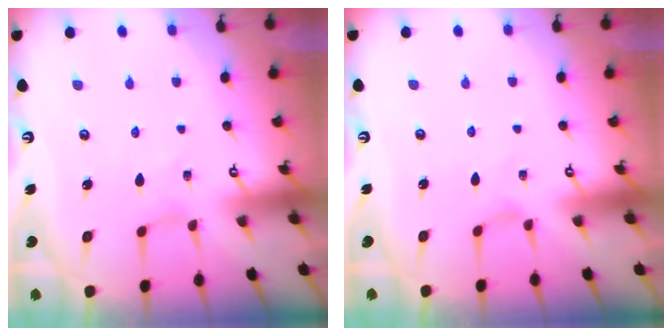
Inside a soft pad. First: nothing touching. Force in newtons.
{"total": 0.0}